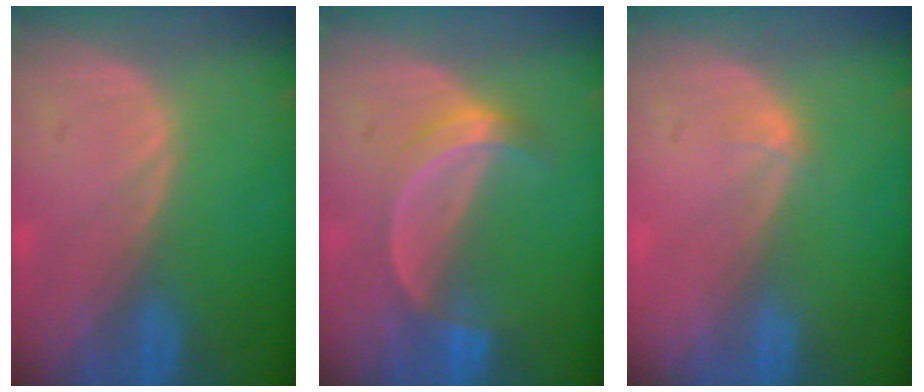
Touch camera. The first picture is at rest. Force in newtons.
{"total": 5.2, "press": 4.7, "slide": 2.2}
{"total": 0.7, "press": 0.7, "slide": 0.1}